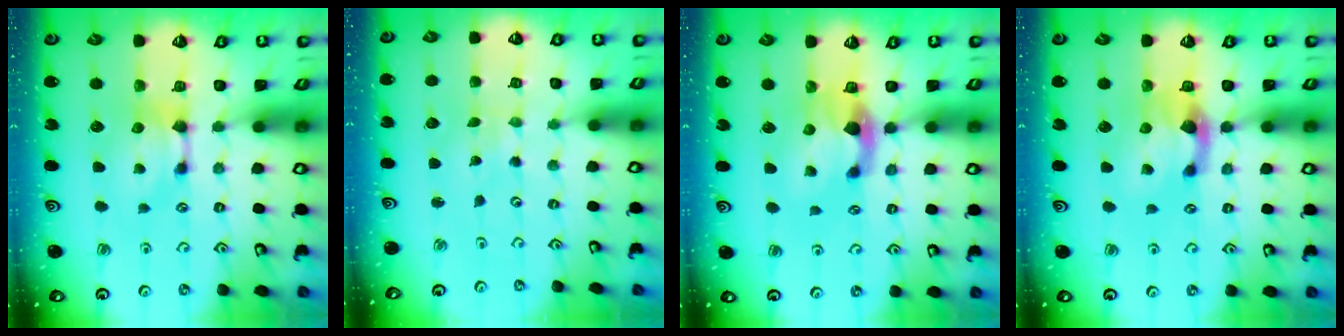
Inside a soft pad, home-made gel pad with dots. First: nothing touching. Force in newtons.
{"total": 6.3, "press": 6.3, "slide": 0.3}
{"total": 2.3, "press": 1.9, "slide": 1.3}
{"total": 2.6, "press": 2.0, "slide": 1.7}